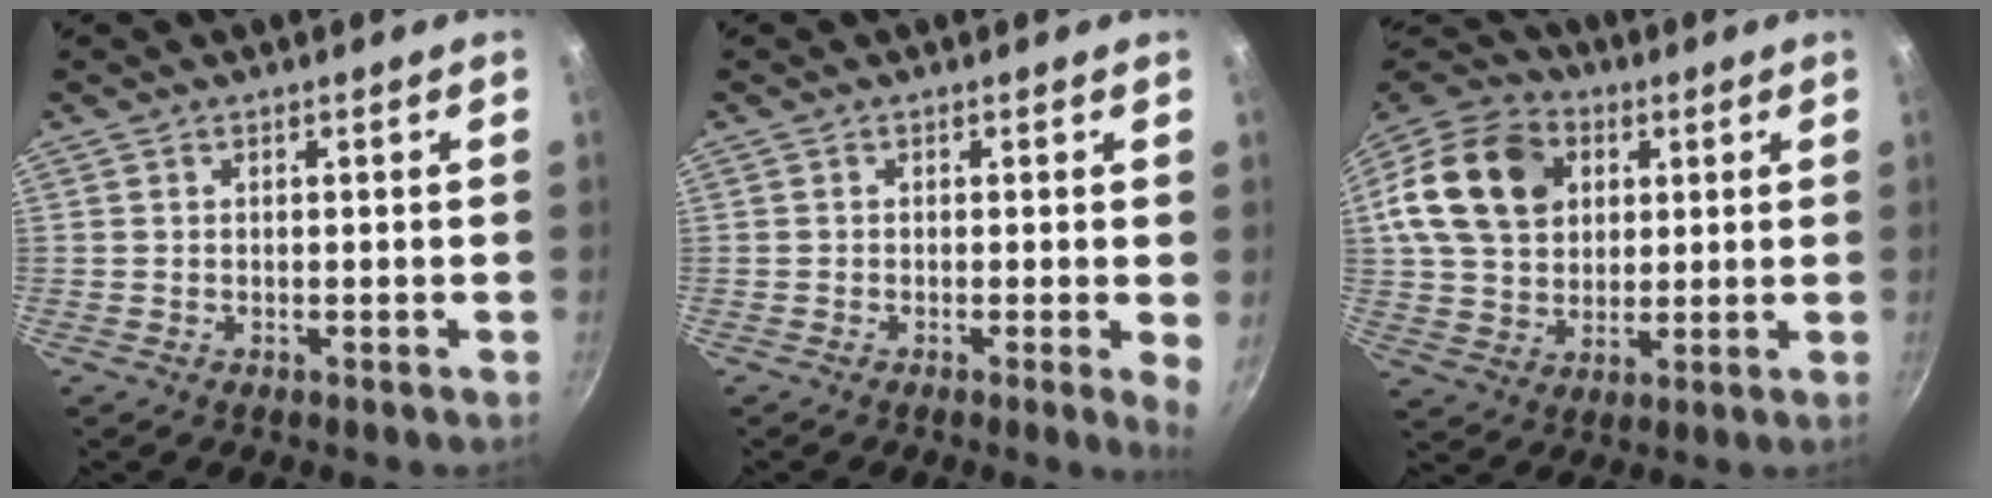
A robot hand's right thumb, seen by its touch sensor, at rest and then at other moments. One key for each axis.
{"total": 3.1, "fx": -0.1, "fy": 0.4, "fz": 3.0, "tx": -0.039, "ty": -0.009, "tz": -0.007}
{"total": 19.8, "fx": 5.6, "fy": 15.1, "fz": 11.5, "tx": -0.205, "ty": 0.018, "tz": 0.093}